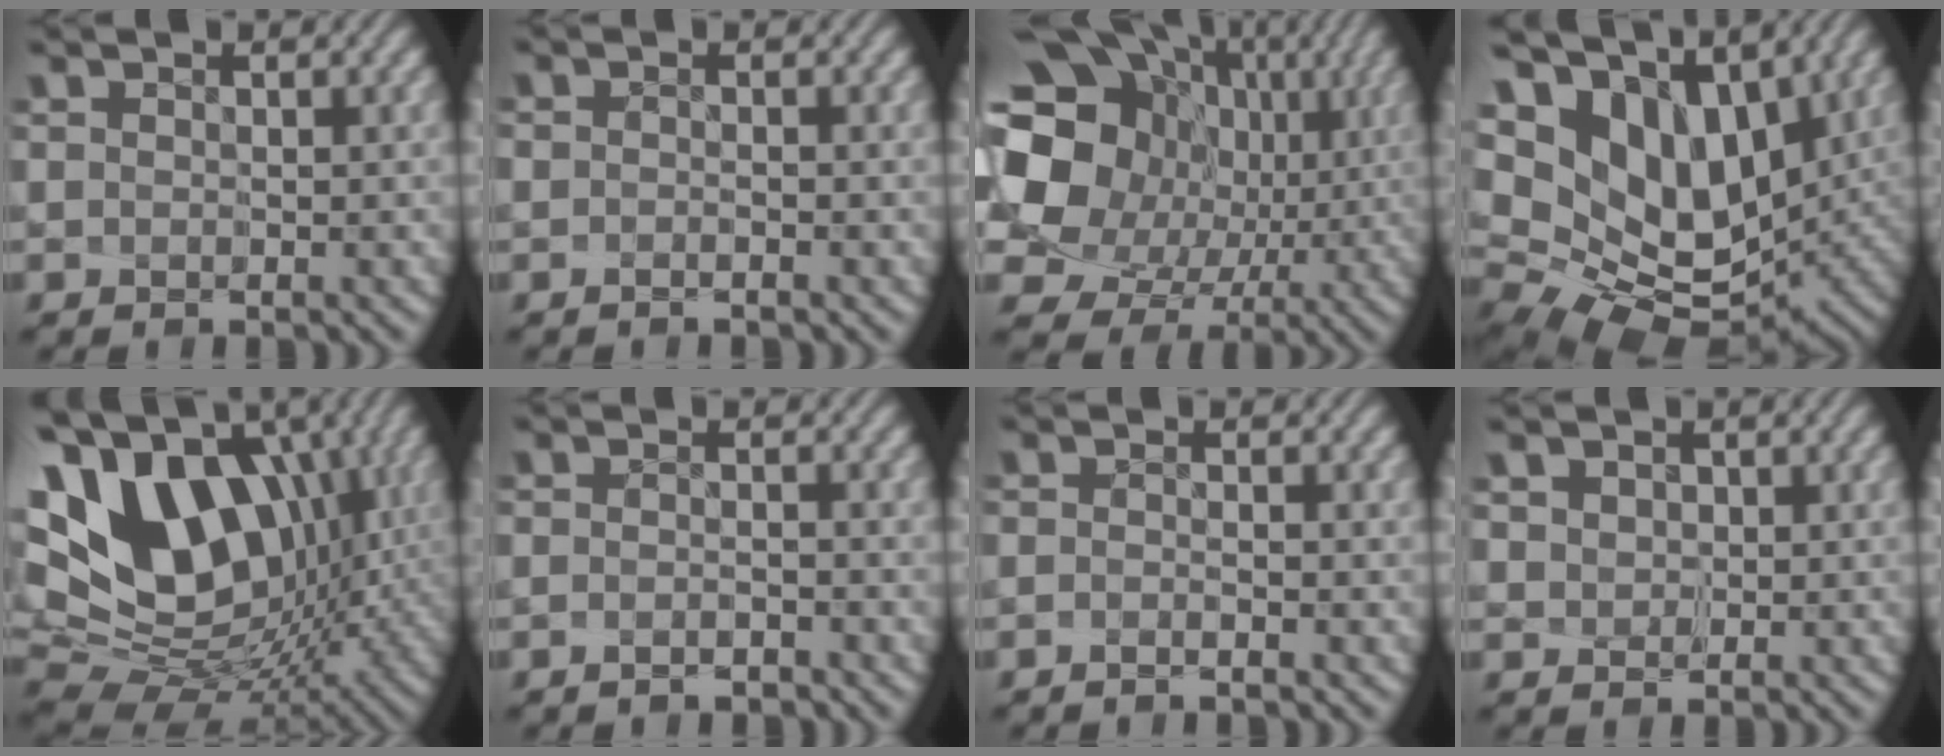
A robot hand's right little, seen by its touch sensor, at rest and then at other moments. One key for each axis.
{"total": 1.5, "fx": -1.1, "fy": -0.9, "fz": -0.4, "tx": 0.009, "ty": -0.016, "tz": -0.010}
{"total": 16.0, "fx": 0.8, "fy": 13.8, "fz": 8.0, "tx": -0.166, "ty": -0.021, "tz": 0.029}
{"total": 14.9, "fx": 4.4, "fy": 10.3, "fz": 9.9, "tx": -0.210, "ty": 0.011, "tz": 0.092}
{"total": 13.3, "fx": 3.6, "fy": 8.9, "fz": 9.1, "tx": -0.170, "ty": 0.004, "tz": 0.070}
{"total": 1.9, "fx": -1.6, "fy": -0.9, "fz": -0.3, "tx": 0.005, "ty": -0.020, "tz": -0.017}
{"total": 1.9, "fx": -1.4, "fy": -1.1, "fz": -0.5, "tx": 0.010, "ty": -0.019, "tz": -0.014}
{"total": 2.1, "fx": 0.8, "fy": 1.7, "fz": 1.0, "tx": -0.032, "ty": -0.003, "tz": 0.017}